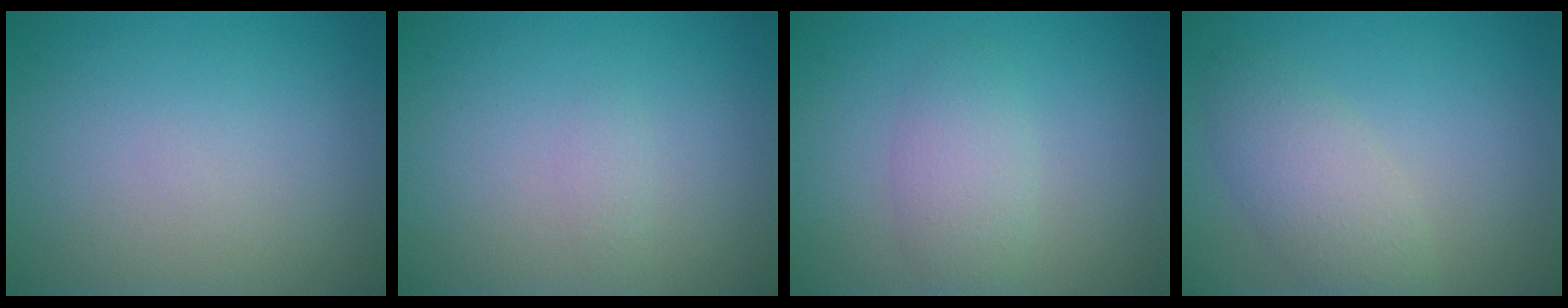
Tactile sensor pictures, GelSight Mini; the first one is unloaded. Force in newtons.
{"total": 0.7, "press": 0.7, "slide": 0.0}
{"total": 2.7, "press": 2.7, "slide": 0.1}
{"total": 3.6, "press": 3.6, "slide": 0.3}